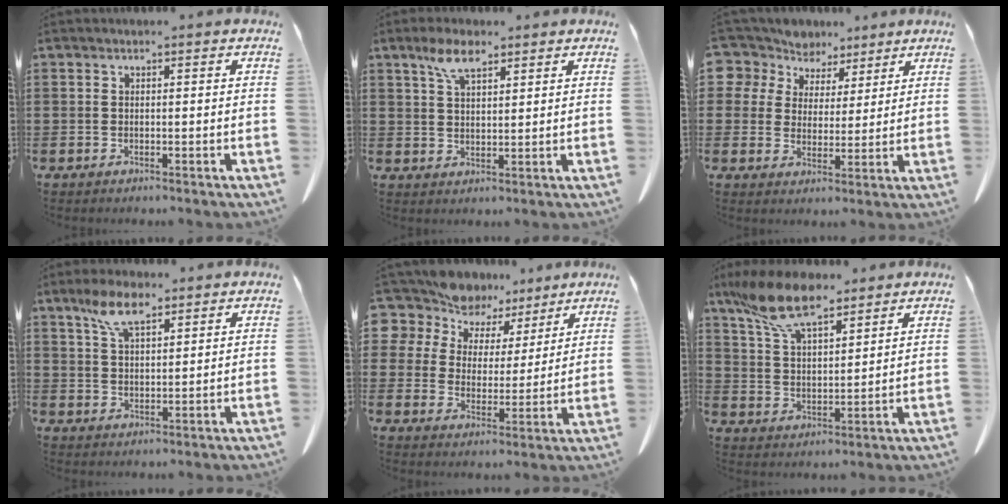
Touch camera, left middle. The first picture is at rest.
{"total": 5.5, "force": [3.4, 2.0, 3.8], "torque": [-0.083, 0.004, 0.063]}
{"total": 6.5, "force": [5.2, 3.9, -0.1], "torque": [-0.039, -0.021, 0.097]}
{"total": 6.8, "force": [4.4, 2.3, 4.6], "torque": [-0.101, 0.003, 0.081]}
{"total": 8.5, "force": [7.5, 3.9, 0.4], "torque": [-0.054, -0.048, 0.142]}
{"total": 11.2, "force": [8.4, 3.7, 6.3], "torque": [-0.145, -0.015, 0.159]}